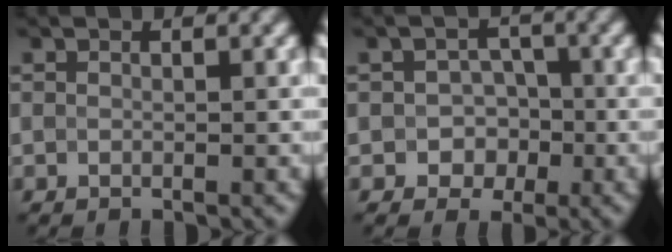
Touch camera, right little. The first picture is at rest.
{"total": 2.6, "force": [-1.4, 2.1, 0.3], "torque": [0.015, -0.001, -0.022]}